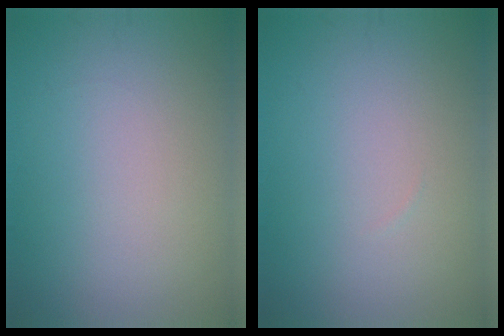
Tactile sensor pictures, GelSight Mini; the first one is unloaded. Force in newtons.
{"total": 0.0}